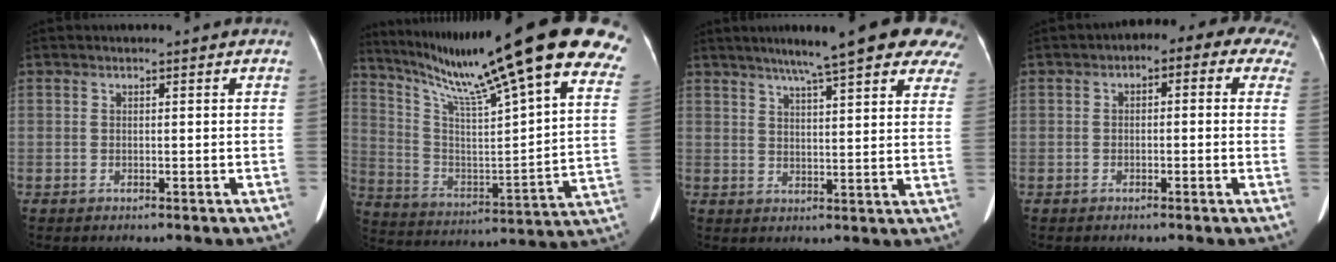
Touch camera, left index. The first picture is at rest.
{"total": 33.0, "force": [24.9, 1.8, 21.6], "torque": [-0.305, -0.046, 0.353]}
{"total": 18.4, "force": [14.2, 2.7, 11.5], "torque": [-0.154, 0.023, 0.168]}
{"total": 8.9, "force": [4.4, 4.3, 6.5], "torque": [-0.064, 0.039, 0.034]}